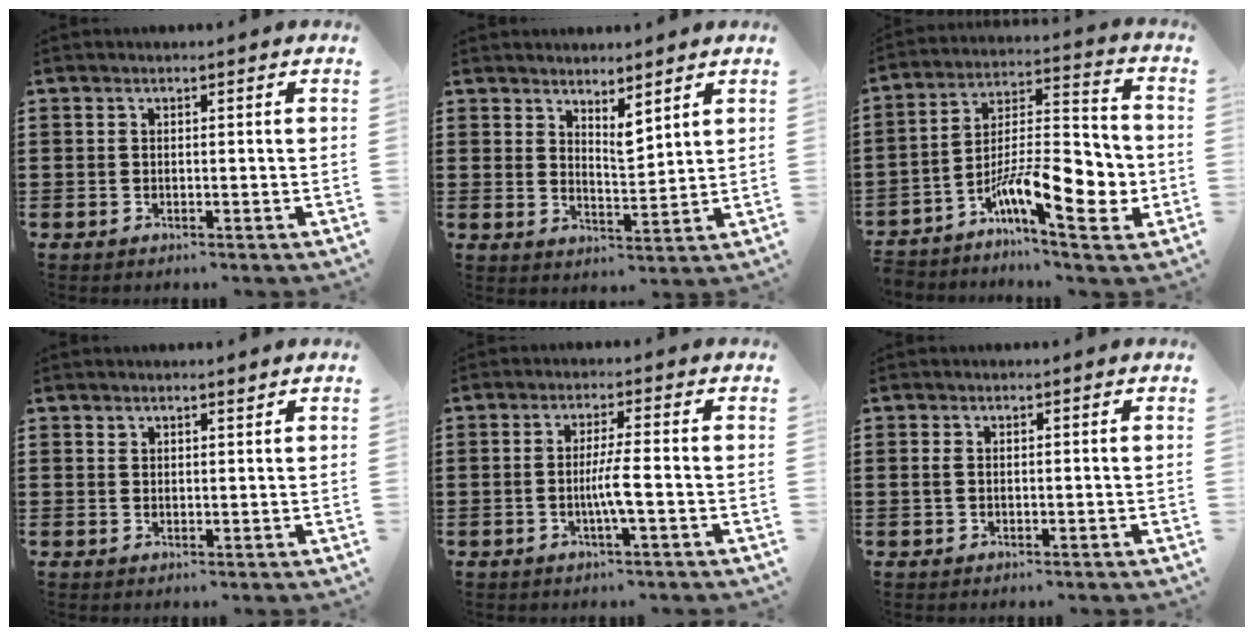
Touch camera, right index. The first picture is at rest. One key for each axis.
{"total": 3.5, "fx": 3.2, "fy": 0.7, "fz": 1.2, "tx": -0.022, "ty": -0.008, "tz": 0.057}
{"total": 12.7, "fx": -5.8, "fy": 3.8, "fz": 10.7, "tx": -0.194, "ty": -0.001, "tz": -0.106}
{"total": 1.3, "fx": 1.2, "fy": 0.4, "fz": 0.2, "tx": -0.005, "ty": 0.002, "tz": 0.023}
{"total": 3.9, "fx": -1.0, "fy": -0.2, "fz": 3.7, "tx": -0.066, "ty": -0.007, "tz": -0.020}
{"total": 0.8, "fx": 0.0, "fy": 0.3, "fz": 0.7, "tx": -0.016, "ty": 0.002, "tz": -0.001}